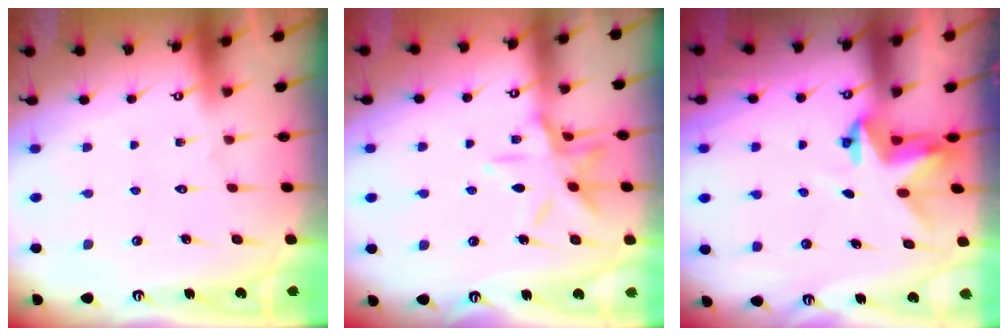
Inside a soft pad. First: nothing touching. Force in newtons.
{"total": 12.3, "press": 12.2, "slide": 0.9}
{"total": 3.4, "press": 3.4, "slide": 0.1}